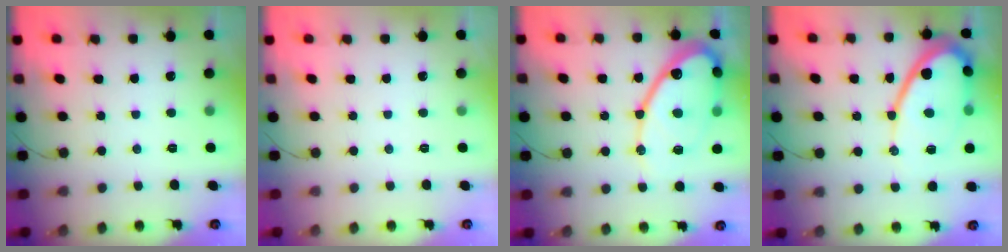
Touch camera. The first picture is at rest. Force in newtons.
{"total": 0.0}
{"total": 19.0, "press": 18.9, "slide": 1.8}
{"total": 14.4, "press": 14.4, "slide": 1.6}